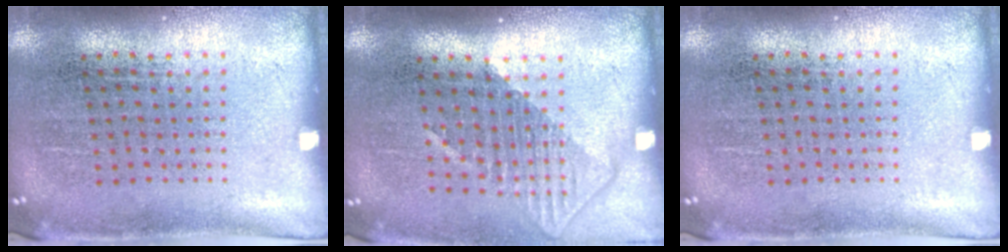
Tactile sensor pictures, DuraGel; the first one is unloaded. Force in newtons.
{"total": 1.4, "press": 1.1, "slide": 0.9}
{"total": 0.0}